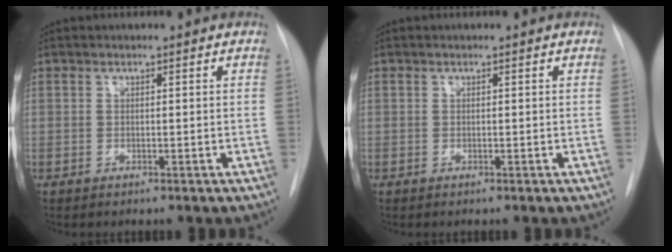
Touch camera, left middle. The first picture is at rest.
{"total": 0.0}